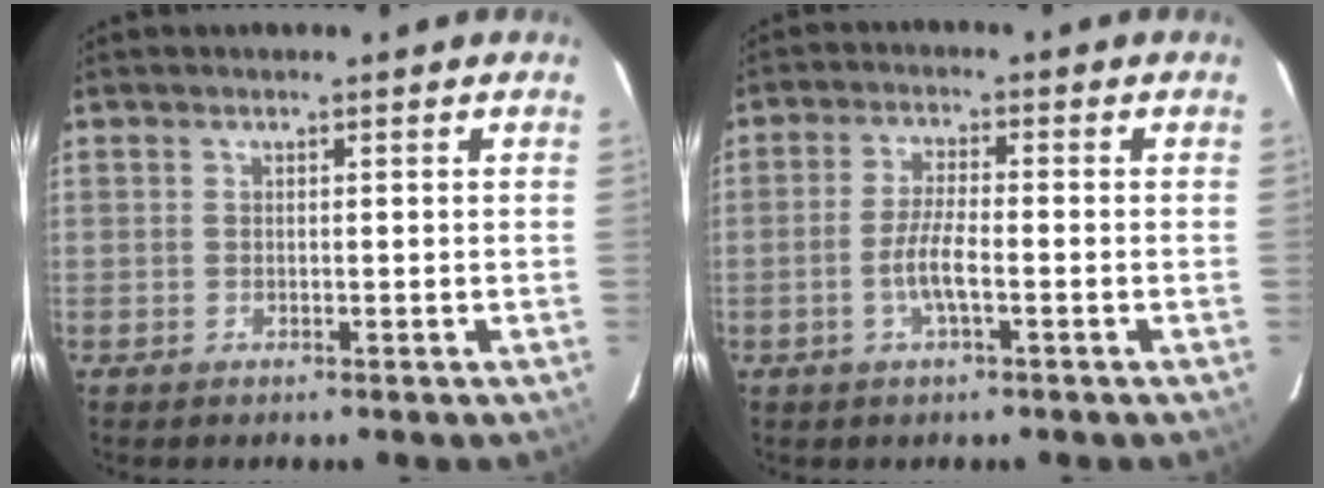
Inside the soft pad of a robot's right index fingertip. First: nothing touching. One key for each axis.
{"total": 5.2, "fx": -1.8, "fy": 0.8, "fz": 4.8, "tx": -0.097, "ty": 0.001, "tz": -0.036}